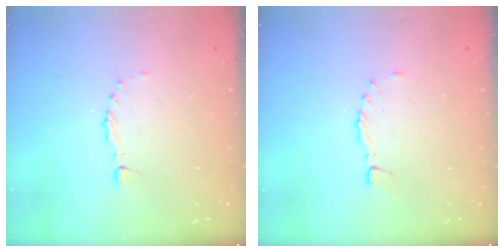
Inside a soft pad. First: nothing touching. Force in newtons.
{"total": 0.0}